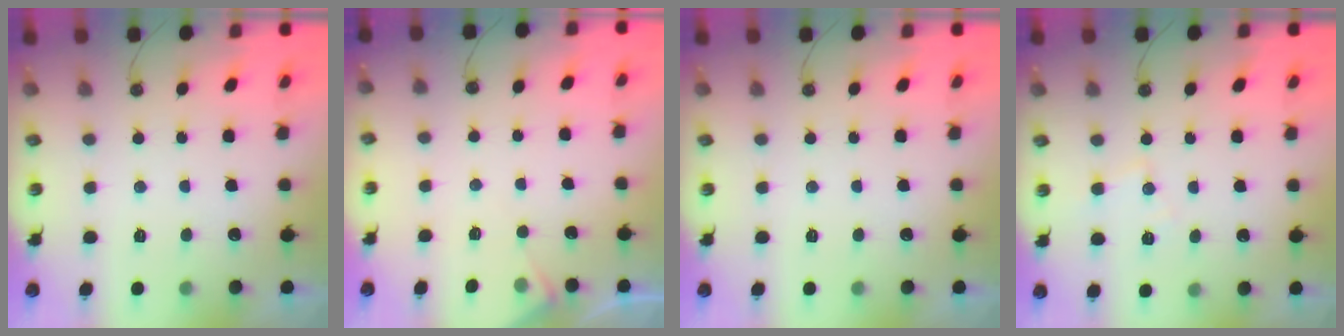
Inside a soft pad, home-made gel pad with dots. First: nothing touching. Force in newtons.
{"total": 4.3, "press": 4.2, "slide": 0.6}
{"total": 0.0}
{"total": 6.3, "press": 6.2, "slide": 0.9}